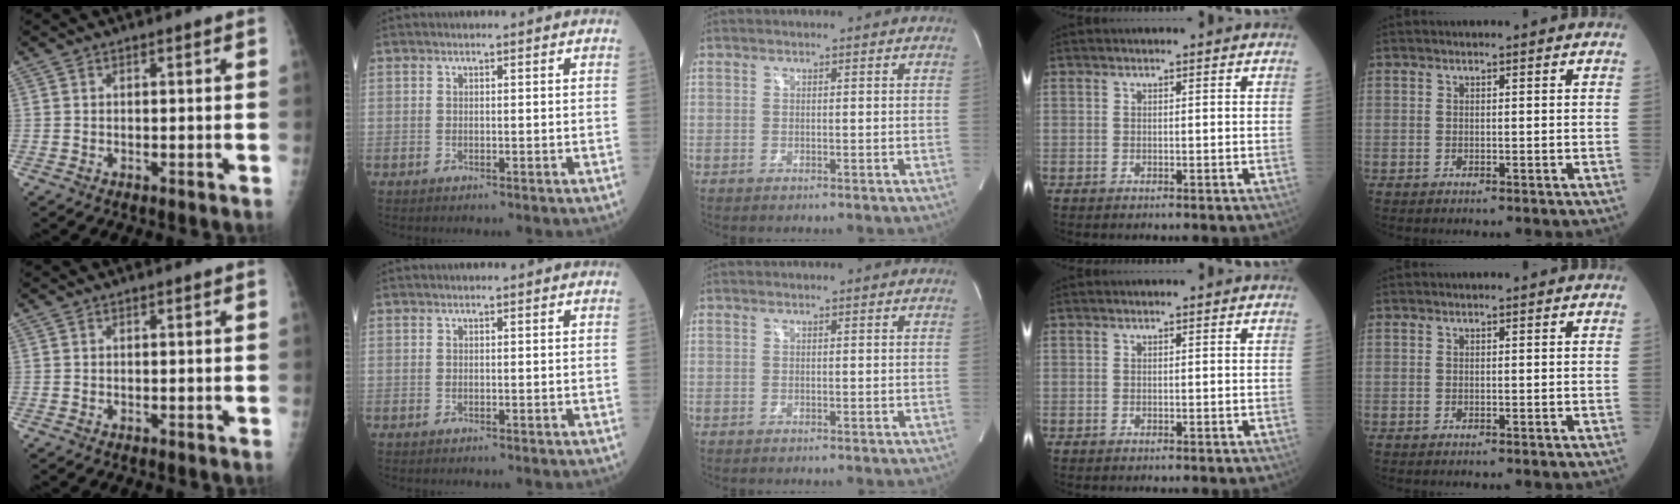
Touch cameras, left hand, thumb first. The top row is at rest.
{}